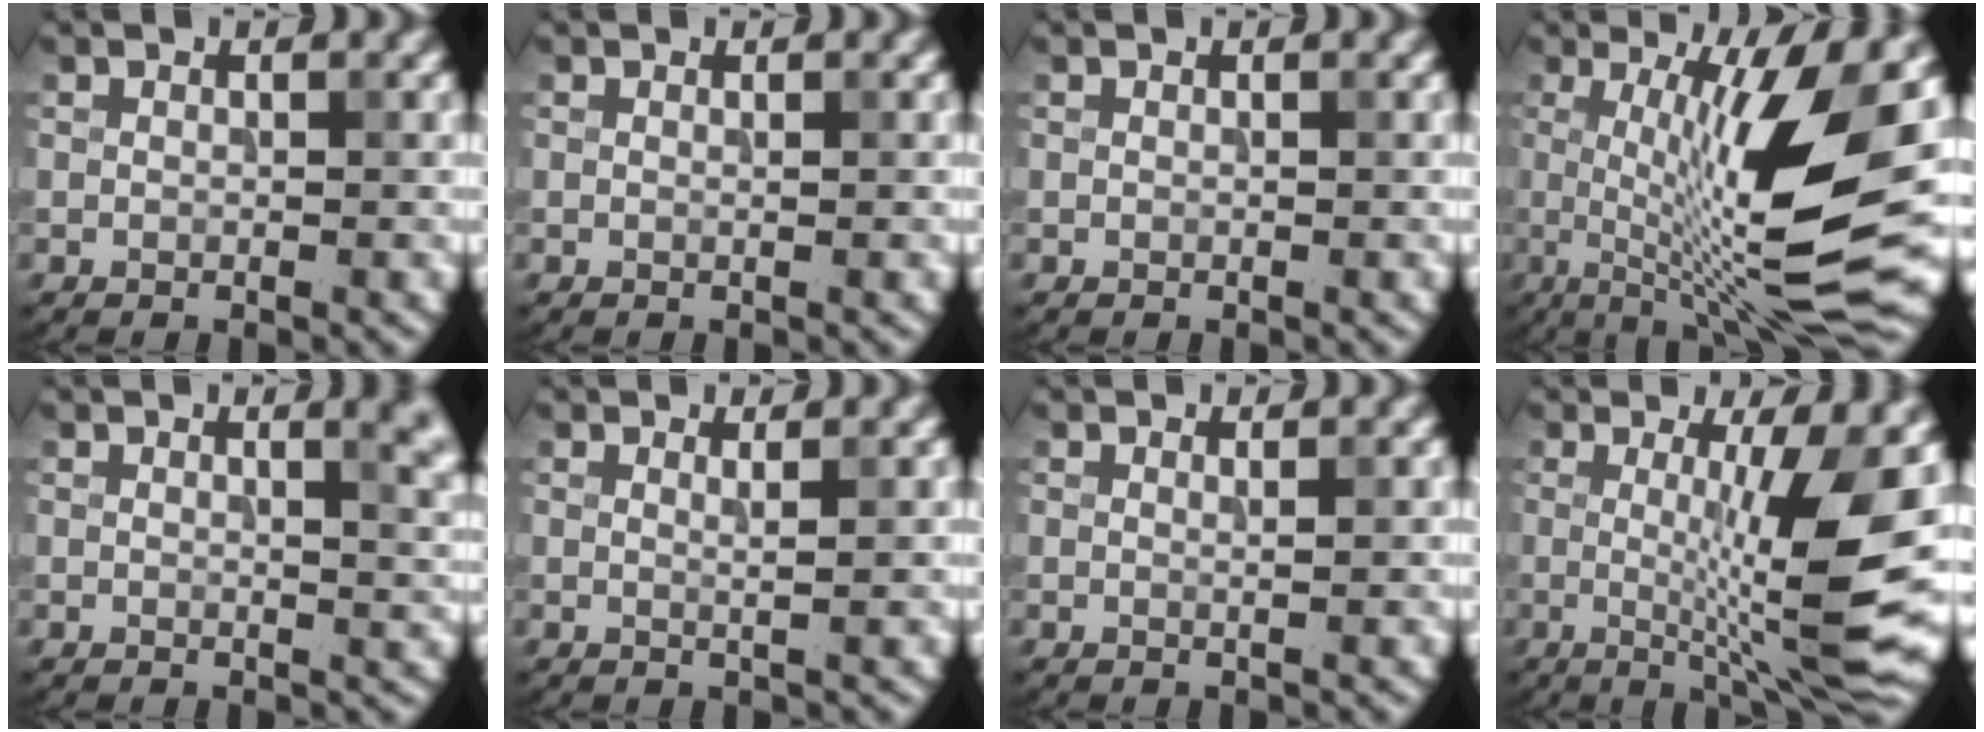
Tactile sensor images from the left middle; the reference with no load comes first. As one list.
[{"total": 0.0}, {"total": 0.0}, {"total": 13.2, "force": [0.1, 2.8, 12.9], "torque": [-0.196, -0.003, 0.003]}, {"total": 4.0, "force": [1.7, 1.6, 3.2], "torque": [-0.018, 0.005, 0.019]}, {"total": 1.2, "force": [0.5, 0.4, 1.0], "torque": [-0.007, -0.001, 0.001]}, {"total": 0.9, "force": [0.3, 0.4, 0.7], "torque": [-0.002, -0.002, -0.001]}, {"total": 10.1, "force": [0.2, 1.5, 10.0], "torque": [-0.133, -0.014, 0.007]}]